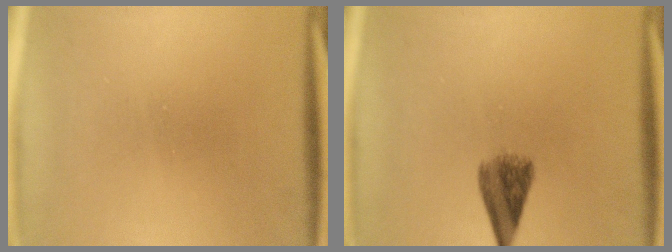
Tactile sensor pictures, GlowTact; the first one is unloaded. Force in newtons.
{"total": 4.4}